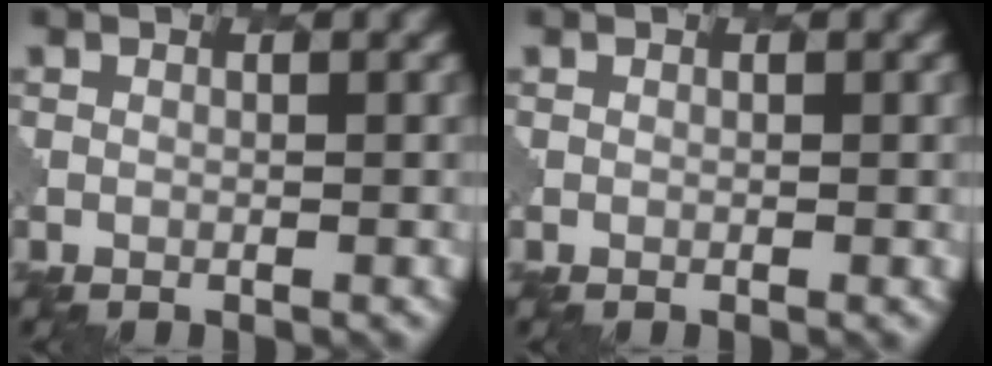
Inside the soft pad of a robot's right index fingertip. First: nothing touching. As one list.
[{"total": 0.0}]